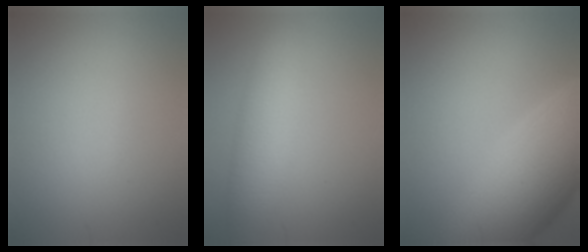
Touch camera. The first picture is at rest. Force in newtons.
{"total": 5.5, "press": 5.5, "slide": 0.3}
{"total": 12.3, "press": 12.3, "slide": 0.5}